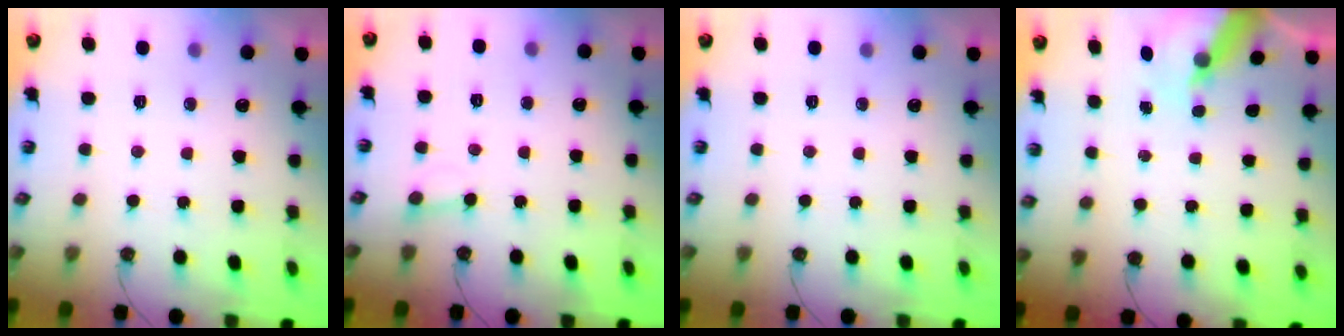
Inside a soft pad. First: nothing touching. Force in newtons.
{"total": 3.3, "press": 3.3, "slide": 0.2}
{"total": 0.0}
{"total": 7.4, "press": 7.4, "slide": 0.8}